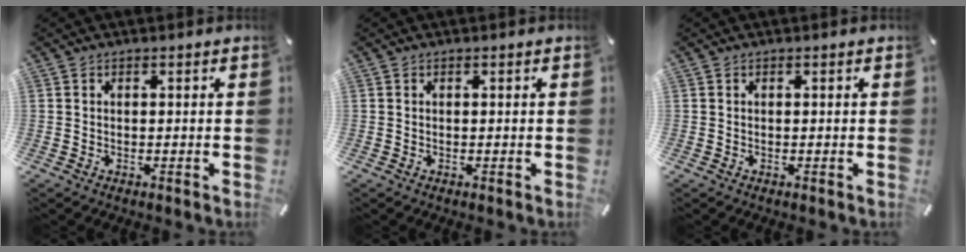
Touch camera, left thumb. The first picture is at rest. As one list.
[{"total": 0.0}, {"total": 0.0}]